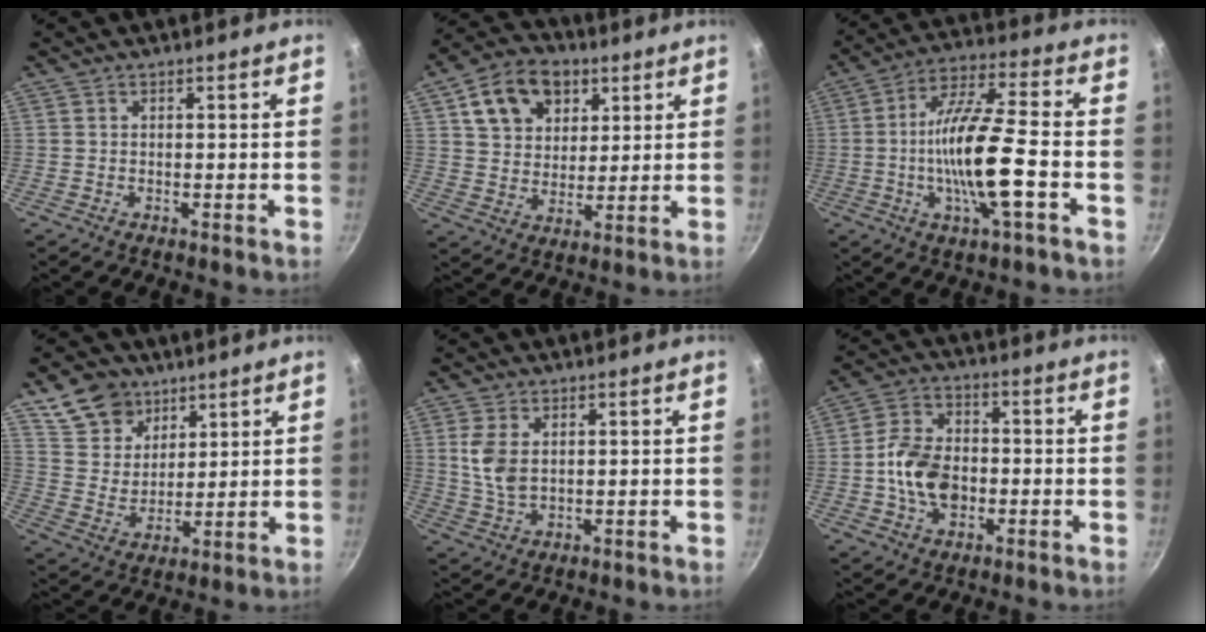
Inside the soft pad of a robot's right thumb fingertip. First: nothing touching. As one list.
[{"total": 13.4, "force": [5.7, 9.9, 7.1], "torque": [-0.095, -0.006, 0.091]}, {"total": 15.3, "force": [-3.4, 3.3, 14.5], "torque": [-0.266, 0.025, -0.070]}, {"total": 11.3, "force": [7.0, 7.9, 3.9], "torque": [-0.039, -0.029, 0.136]}, {"total": 6.4, "force": [1.3, 3.9, 4.9], "torque": [-0.102, -0.008, 0.028]}, {"total": 11.2, "force": [-1.8, 7.9, 7.8], "torque": [-0.122, 0.021, -0.039]}]